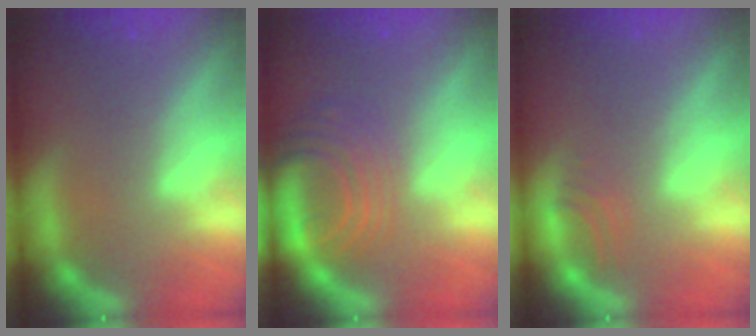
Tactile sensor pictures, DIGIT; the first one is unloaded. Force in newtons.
{"total": 7.5}
{"total": 1.5}